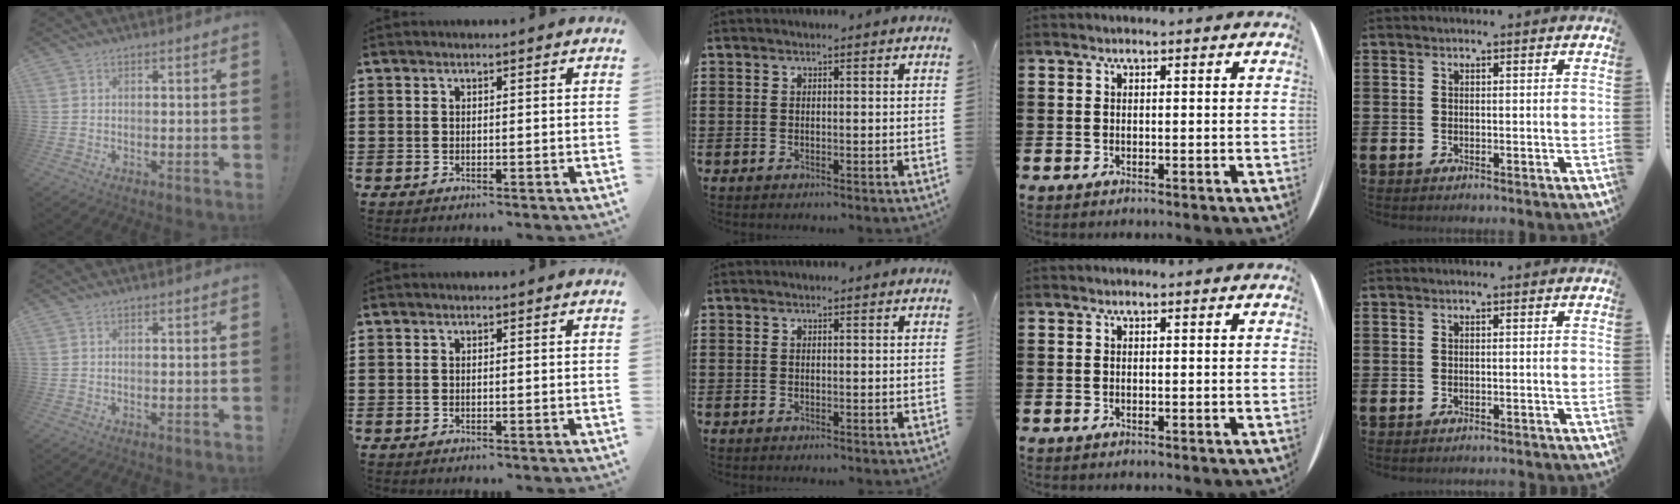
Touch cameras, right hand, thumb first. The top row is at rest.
{"little": {"total": 0.6, "force": [-0.6, -0.1, 0.1], "torque": [-0.001, -0.002, -0.012]}}